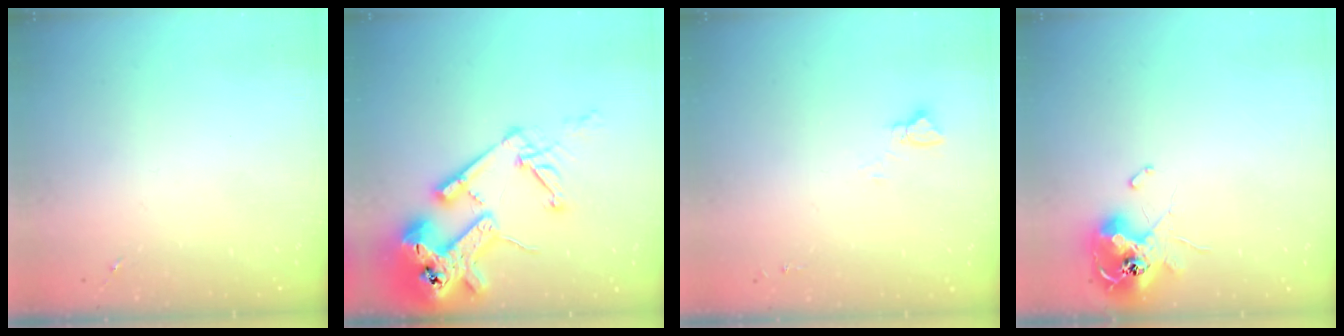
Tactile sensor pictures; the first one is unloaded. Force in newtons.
{"total": 21.7, "press": 21.5, "slide": 2.7}
{"total": 4.0, "press": 4.0, "slide": 0.4}
{"total": 12.7, "press": 12.6, "slide": 1.5}